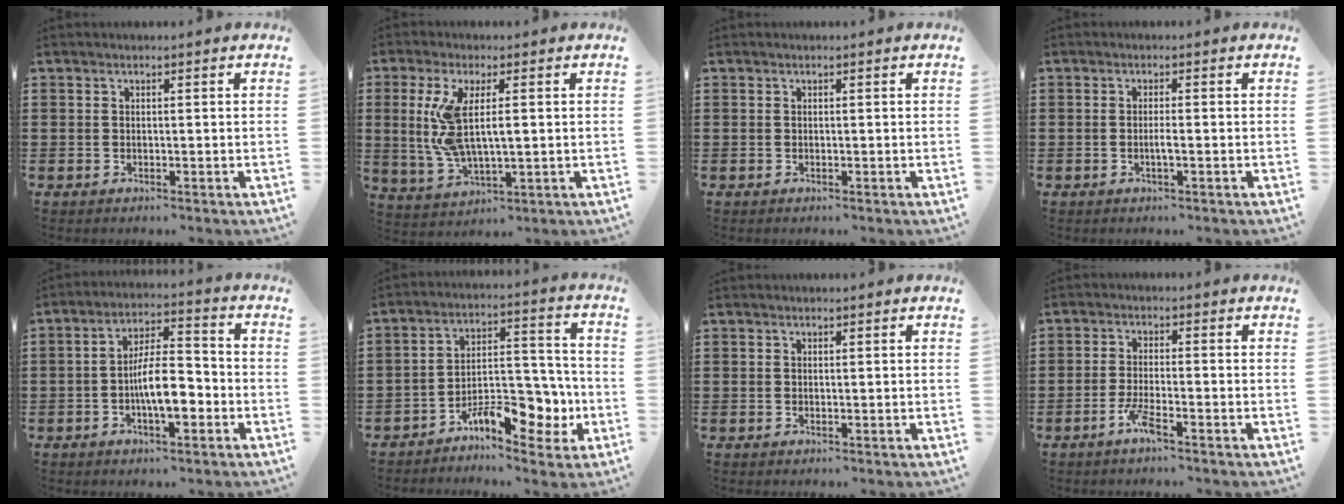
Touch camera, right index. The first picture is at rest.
{"total": 8.2, "force": [1.0, 2.9, 7.6], "torque": [-0.181, -0.006, 0.008]}
{"total": 0.0}
{"total": 1.5, "force": [-0.5, 0.0, 1.4], "torque": [-0.027, -0.002, -0.010]}
{"total": 8.2, "force": [-2.5, 2.9, 7.3], "torque": [-0.136, 0.007, -0.047]}
{"total": 10.0, "force": [-5.8, 4.8, 6.5], "torque": [-0.081, 0.022, -0.101]}
{"total": 0.0}
{"total": 3.5, "force": [-2.4, 0.1, 2.6], "torque": [-0.066, -0.009, -0.048]}